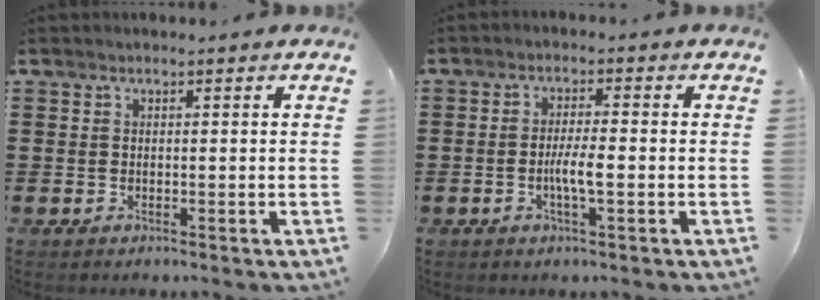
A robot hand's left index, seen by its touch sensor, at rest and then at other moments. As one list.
[{"total": 4.0, "force": [-1.0, 0.6, 3.8], "torque": [-0.074, -0.003, -0.021]}]